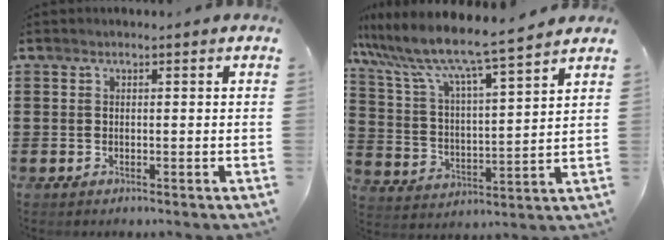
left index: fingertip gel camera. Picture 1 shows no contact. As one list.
[{"total": 8.0, "force": [7.2, -0.4, 3.5], "torque": [-0.098, -0.050, 0.116]}]